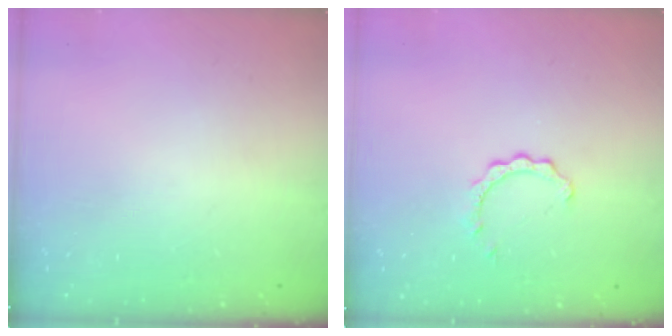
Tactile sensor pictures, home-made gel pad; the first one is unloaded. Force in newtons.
{"total": 2.1, "press": 2.1, "slide": 0.2}